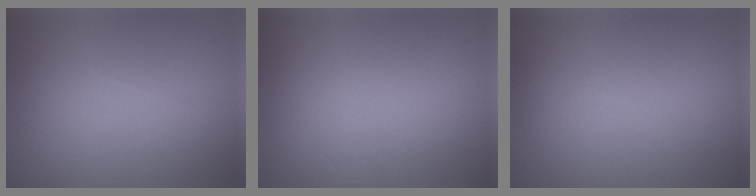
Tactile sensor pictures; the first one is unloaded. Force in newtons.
{"total": 0.0}
{"total": 0.0}